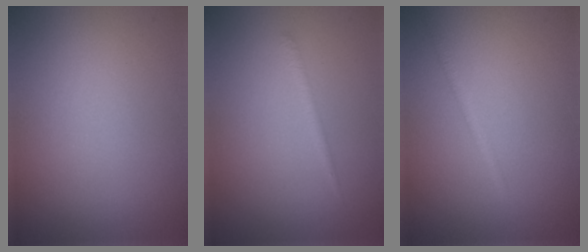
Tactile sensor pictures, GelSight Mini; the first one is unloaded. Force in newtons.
{"total": 0.9, "press": 0.9, "slide": 0.1}
{"total": 1.2, "press": 1.2, "slide": 0.0}